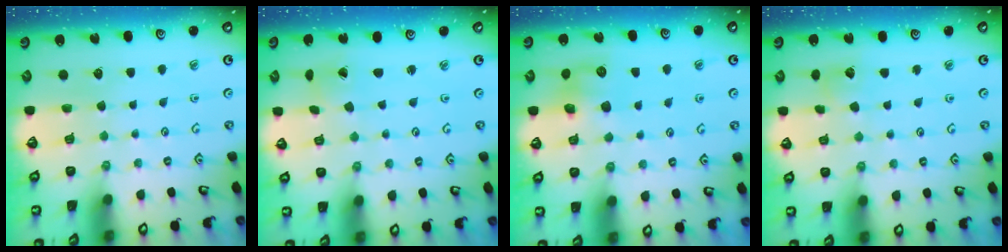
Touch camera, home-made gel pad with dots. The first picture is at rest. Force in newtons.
{"total": 1.4, "press": 1.4, "slide": 0.1}
{"total": 8.3, "press": 8.3, "slide": 0.3}
{"total": 6.7, "press": 6.7, "slide": 0.6}